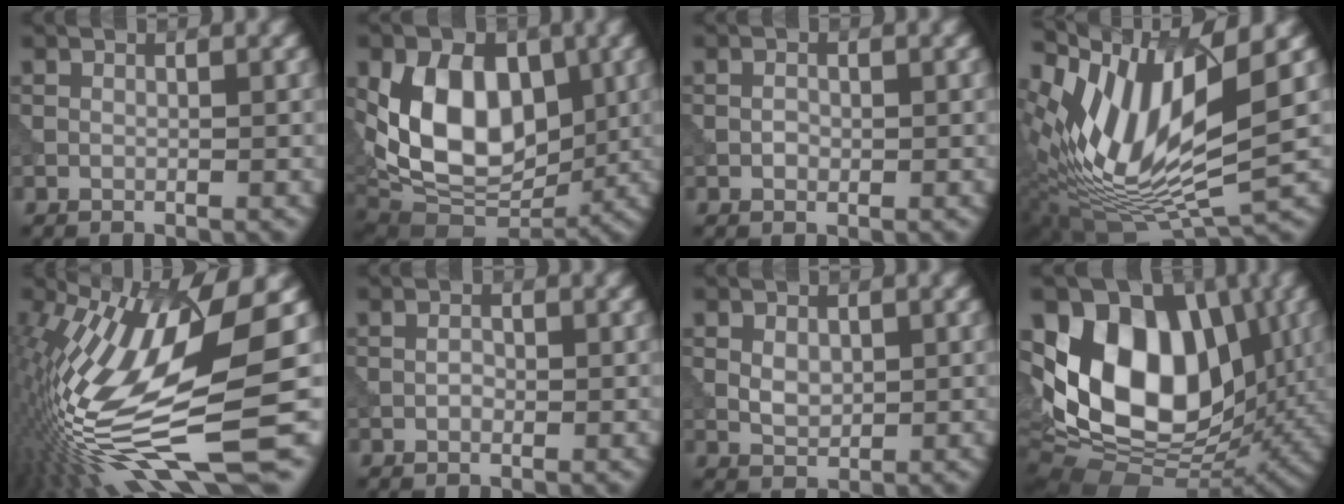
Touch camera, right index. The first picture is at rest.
{"total": 10.5, "force": [1.3, 6.9, 7.9], "torque": [-0.125, -0.006, 0.013]}
{"total": 0.6, "force": [-0.2, 0.5, 0.4], "torque": [-0.007, 0.001, -0.005]}
{"total": 12.6, "force": [3.4, 4.3, 11.4], "torque": [-0.224, 0.005, 0.070]}
{"total": 15.1, "force": [-3.0, 3.2, 14.4], "torque": [-0.291, 0.009, -0.042]}
{"total": 0.7, "force": [-0.2, 0.4, 0.5], "torque": [-0.009, 0.002, -0.005]}
{"total": 1.6, "force": [0.3, 1.1, 1.2], "torque": [-0.024, 0.000, 0.008]}
{"total": 15.8, "force": [1.9, 10.3, 11.7], "torque": [-0.205, 0.012, 0.024]}